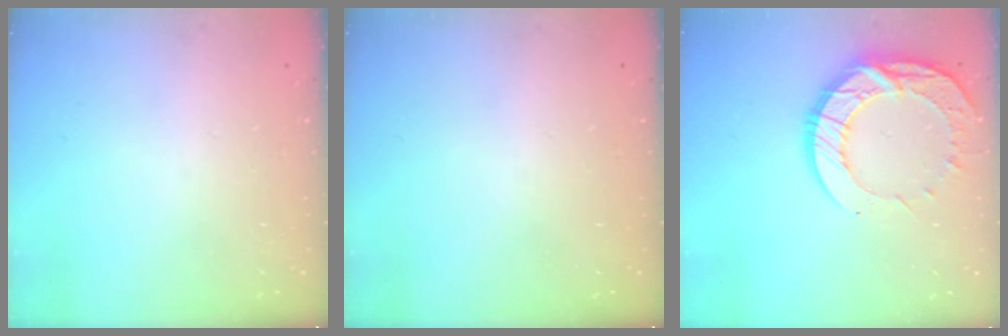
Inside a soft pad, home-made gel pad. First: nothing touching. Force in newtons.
{"total": 0.0}
{"total": 15.6, "press": 15.6, "slide": 1.2}